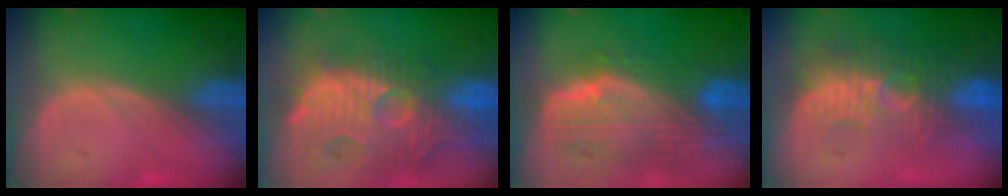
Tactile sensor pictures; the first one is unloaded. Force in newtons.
{"total": 14.0, "press": 12.4, "slide": 6.6}
{"total": 10.2, "press": 8.9, "slide": 4.8}
{"total": 9.3, "press": 8.8, "slide": 3.1}